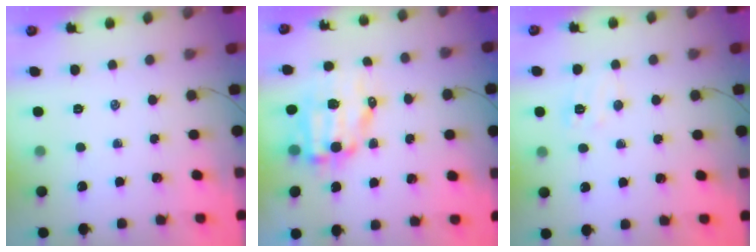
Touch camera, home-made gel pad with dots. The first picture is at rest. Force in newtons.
{"total": 9.9, "press": 9.6, "slide": 2.1}
{"total": 5.9, "press": 5.7, "slide": 1.4}